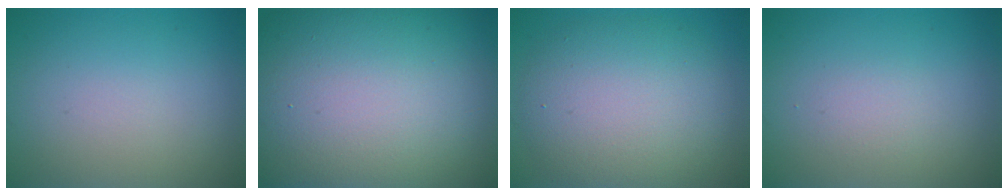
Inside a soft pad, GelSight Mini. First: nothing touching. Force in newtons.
{"total": 22.3, "press": 22.3, "slide": 0.7}
{"total": 8.3, "press": 8.3, "slide": 0.3}
{"total": 1.2, "press": 1.2, "slide": 0.0}